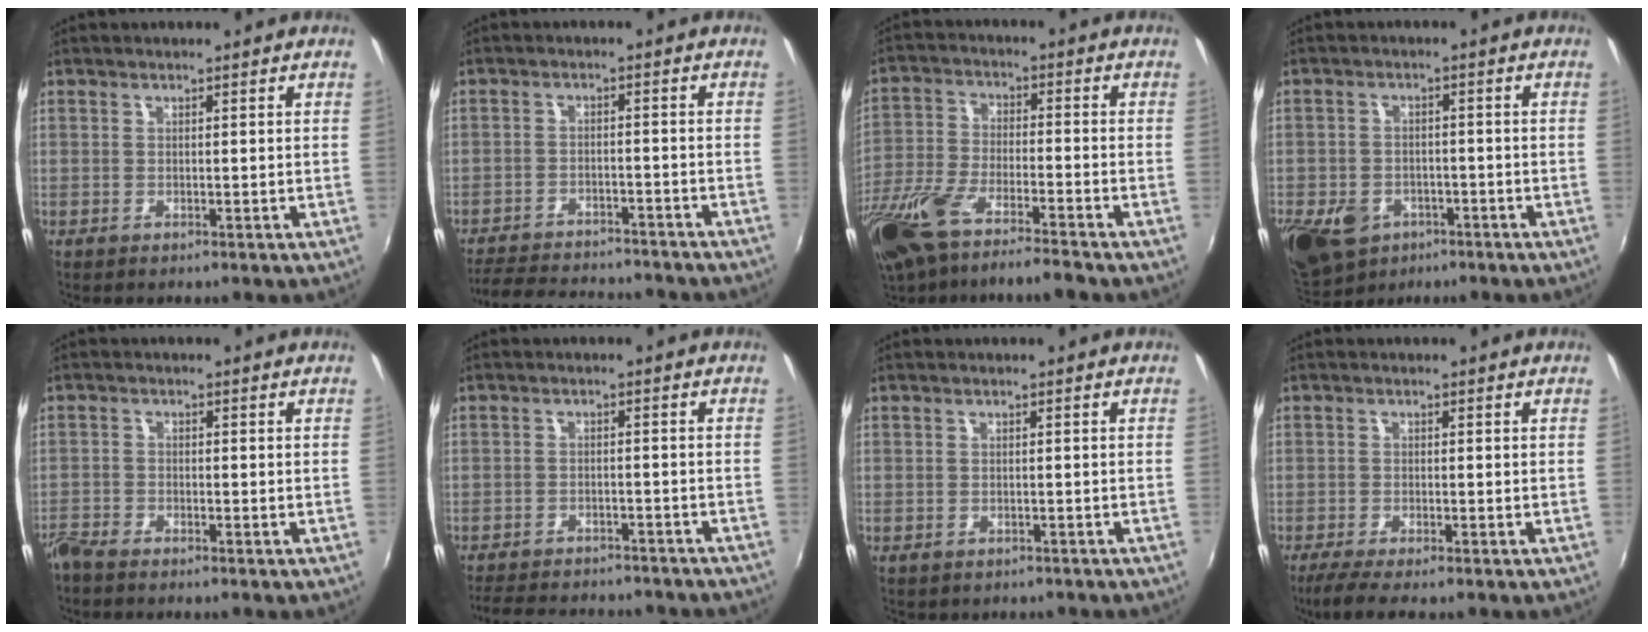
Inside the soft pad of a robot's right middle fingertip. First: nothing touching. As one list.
[{"total": 16.8, "force": [-14.8, 4.4, 6.7], "torque": [-0.142, -0.012, -0.208]}, {"total": 16.0, "force": [-12.0, 3.0, 10.2], "torque": [-0.225, -0.046, -0.221]}, {"total": 15.4, "force": [-7.8, 10.8, 7.7], "torque": [-0.211, -0.023, -0.124]}, {"total": 4.2, "force": [-3.8, 1.1, 1.4], "torque": [-0.043, -0.016, -0.078]}, {"total": 17.4, "force": [-15.0, 5.4, 6.9], "torque": [-0.147, -0.009, -0.199]}, {"total": 1.9, "force": [-1.6, 0.9, 0.6], "torque": [-0.017, -0.007, -0.018]}, {"total": 4.8, "force": [-3.8, 0.1, 2.9], "torque": [-0.071, -0.022, -0.070]}]